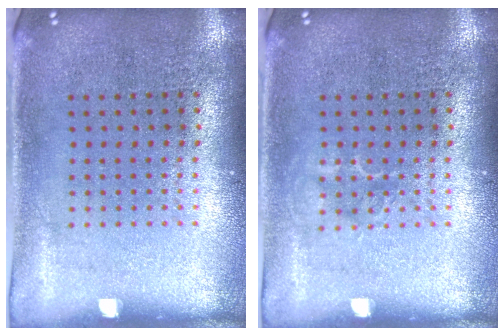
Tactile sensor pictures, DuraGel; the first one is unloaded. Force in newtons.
{"total": 1.0, "press": 0.9, "slide": 0.2}